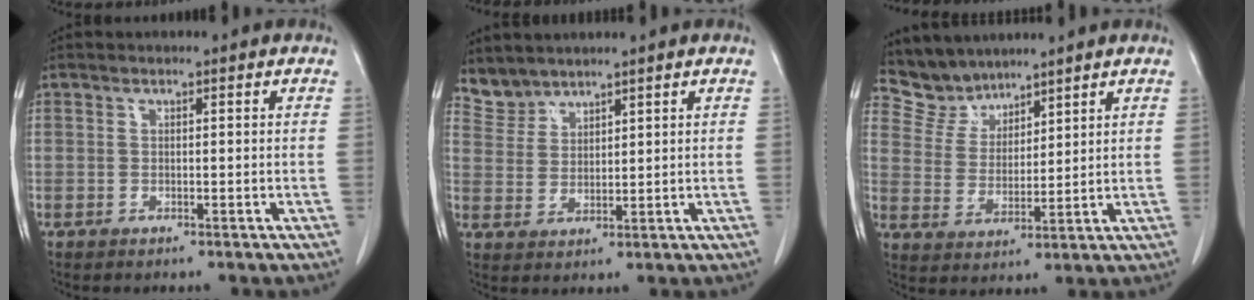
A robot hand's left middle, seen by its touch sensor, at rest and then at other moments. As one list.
[{"total": 3.9, "force": [3.7, 1.1, -0.5], "torque": [0.008, 0.007, 0.083]}, {"total": 6.2, "force": [5.8, 2.0, -0.3], "torque": [-0.002, 0.007, 0.128]}]